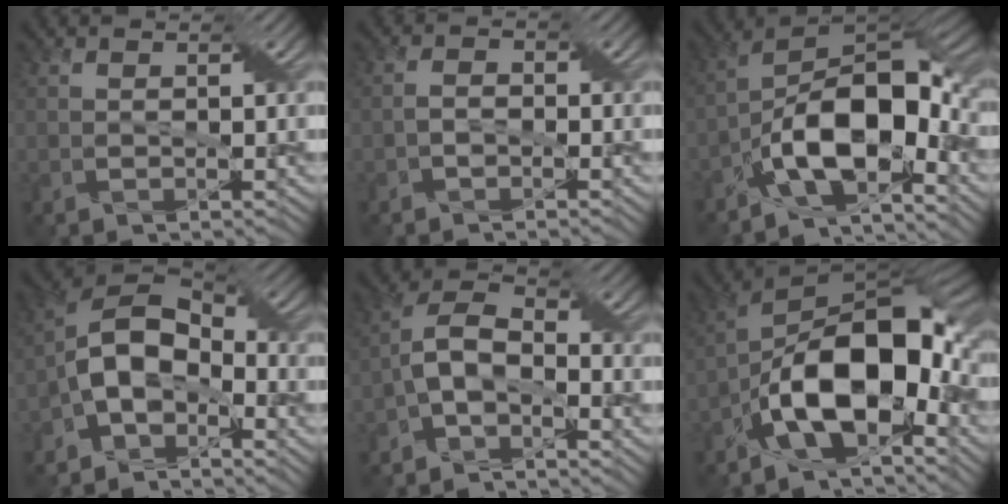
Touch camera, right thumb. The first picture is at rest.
{"total": 1.5, "force": [-0.9, 0.9, 0.9], "torque": [-0.019, 0.006, -0.020]}
{"total": 14.4, "force": [-5.9, 6.5, 11.5], "torque": [-0.195, -0.007, -0.121]}
{"total": 9.7, "force": [-3.8, 5.8, 6.8], "torque": [-0.132, 0.007, -0.090]}
{"total": 6.3, "force": [-2.8, 3.4, 4.5], "torque": [-0.096, 0.015, -0.069]}
{"total": 16.8, "force": [-5.6, 8.1, 13.6], "torque": [-0.230, -0.006, -0.111]}